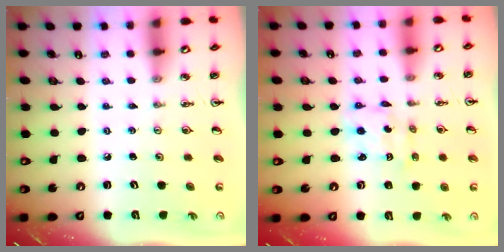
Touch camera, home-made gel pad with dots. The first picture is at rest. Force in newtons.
{"total": 2.8, "press": 2.8, "slide": 0.3}